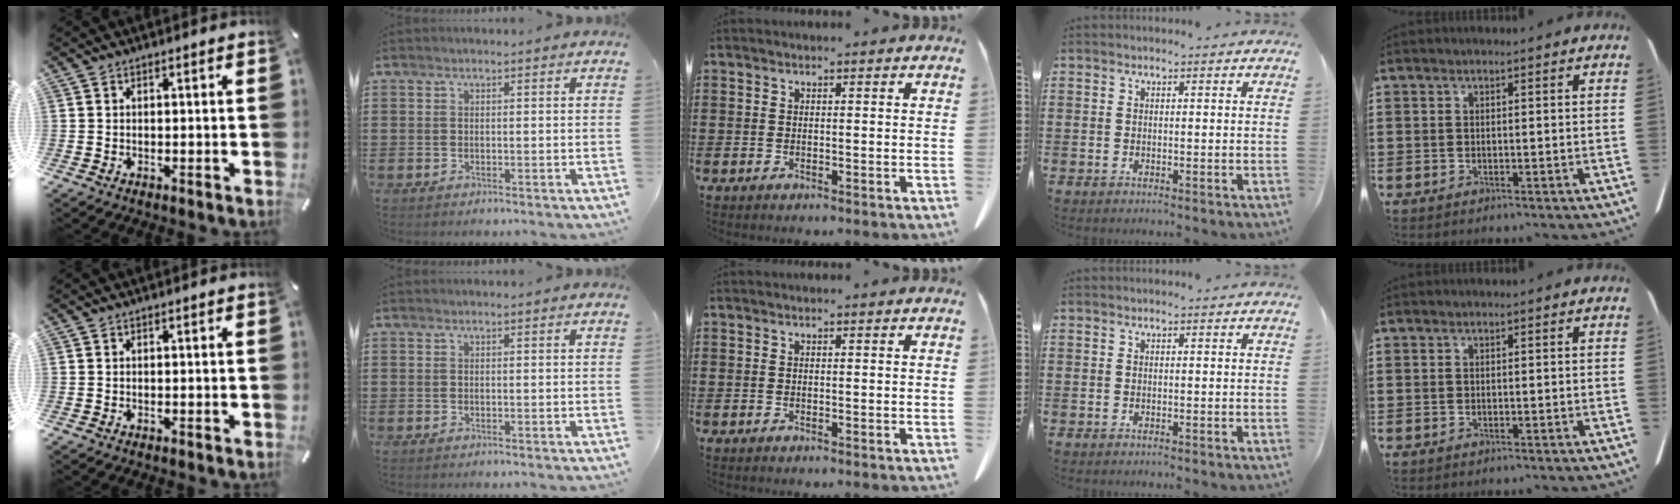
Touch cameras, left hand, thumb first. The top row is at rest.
{}